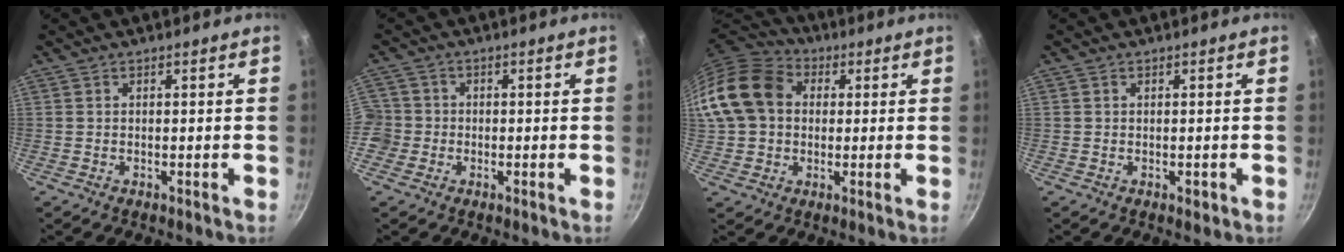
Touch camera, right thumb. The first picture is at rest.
{"total": 5.5, "force": [-1.2, 5.2, 1.4], "torque": [-0.017, 0.017, -0.028]}
{"total": 15.2, "force": [2.4, 12.1, 9.0], "torque": [-0.157, 0.032, 0.030]}
{"total": 1.1, "force": [-0.2, 0.8, 0.7], "torque": [-0.005, 0.001, -0.003]}